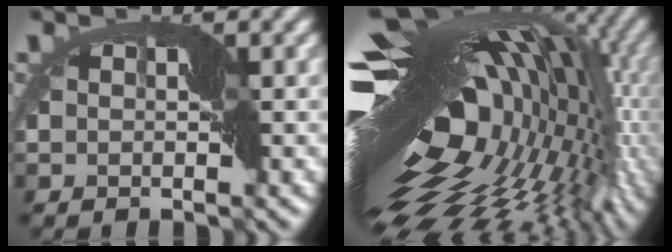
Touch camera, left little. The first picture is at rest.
{"total": 19.3, "force": [-0.9, 11.1, 15.7], "torque": [-0.241, -0.020, -0.022]}